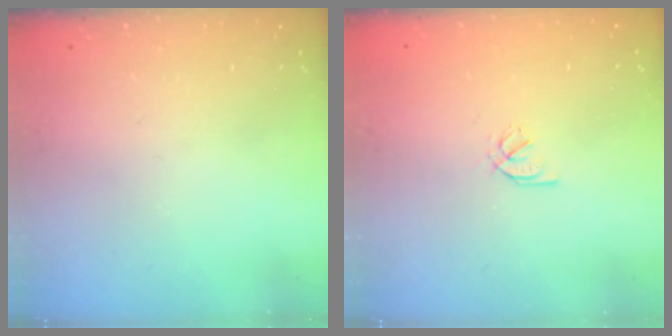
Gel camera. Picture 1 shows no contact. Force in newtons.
{"total": 2.1, "press": 1.9, "slide": 0.8}